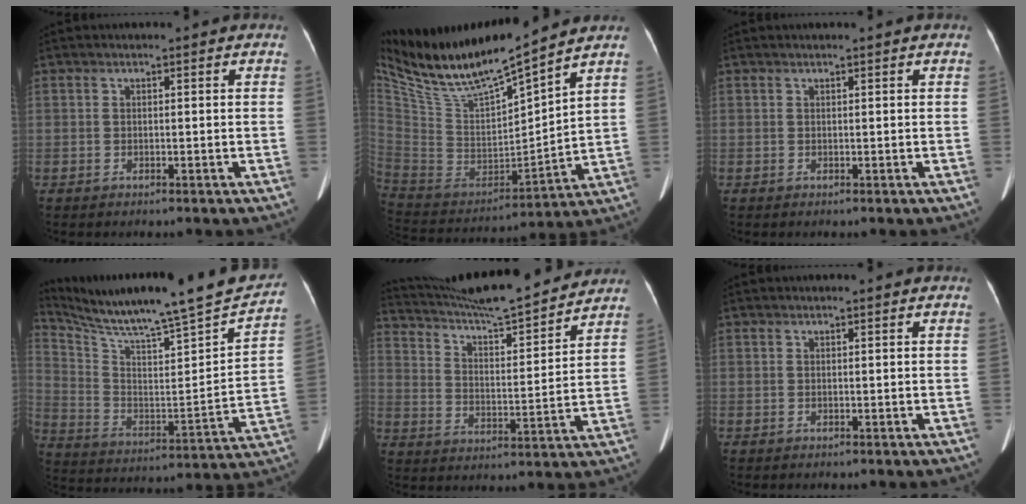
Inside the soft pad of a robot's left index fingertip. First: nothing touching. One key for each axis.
{"total": 19.5, "fx": 16.6, "fy": 1.1, "fz": 10.1, "tx": -0.202, "ty": -0.006, "tz": 0.318}
{"total": 0.6, "fx": 0.6, "fy": -0.1, "fz": 0.3, "tx": -0.003, "ty": 0.011, "tz": 0.012}
{"total": 25.5, "fx": 22.8, "fy": 0.5, "fz": 11.4, "tx": -0.199, "ty": -0.052, "tz": 0.335}
{"total": 19.7, "fx": 18.2, "fy": 0.6, "fz": 7.5, "tx": -0.133, "ty": -0.005, "tz": 0.277}
{"total": 0.0}